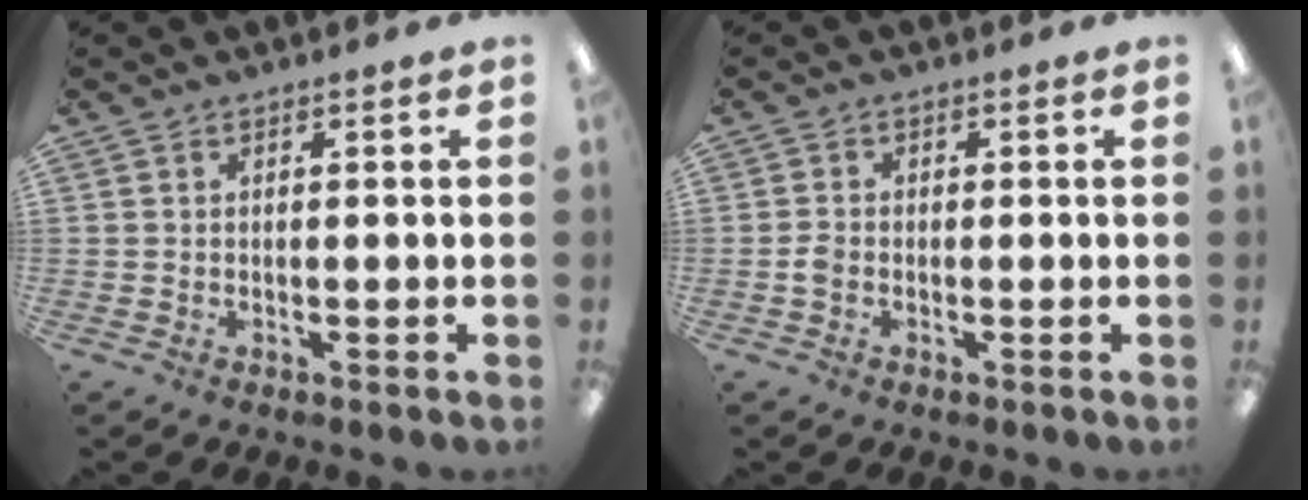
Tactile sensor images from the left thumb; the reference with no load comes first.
{"total": 2.1, "force": [-0.5, 1.6, 1.3], "torque": [-0.023, 0.004, -0.010]}